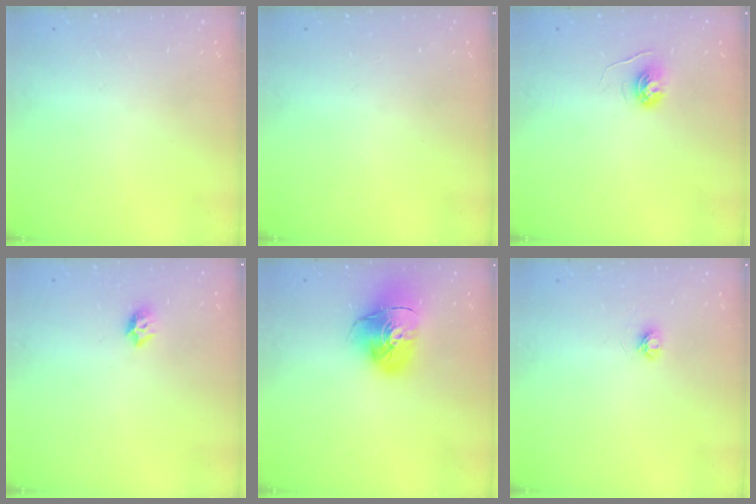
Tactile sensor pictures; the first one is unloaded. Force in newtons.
{"total": 0.0}
{"total": 5.0, "press": 5.0, "slide": 0.4}
{"total": 6.2, "press": 6.2, "slide": 0.8}
{"total": 16.1, "press": 16.0, "slide": 2.1}
{"total": 4.7, "press": 4.6, "slide": 0.6}